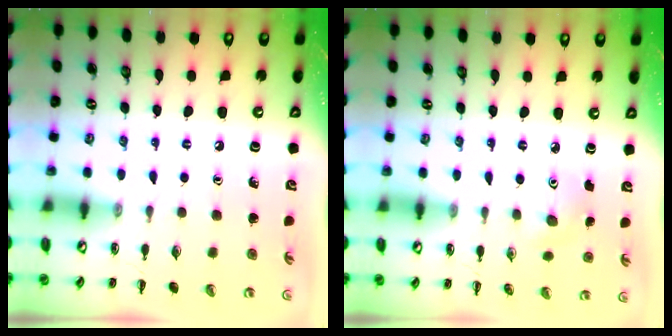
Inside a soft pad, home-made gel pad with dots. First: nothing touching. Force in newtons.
{"total": 5.5, "press": 5.2, "slide": 1.7}